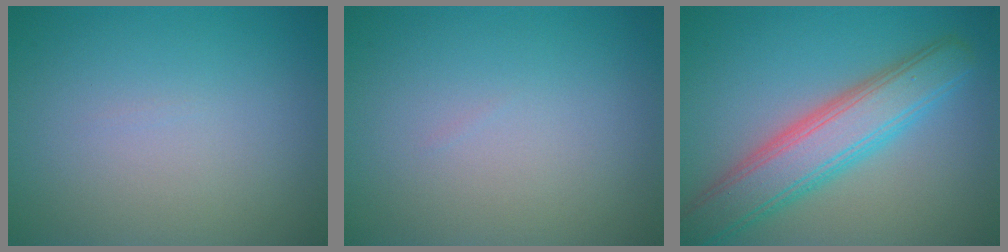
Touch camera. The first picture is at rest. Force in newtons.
{"total": 0.0}
{"total": 6.5, "press": 6.5, "slide": 0.3}